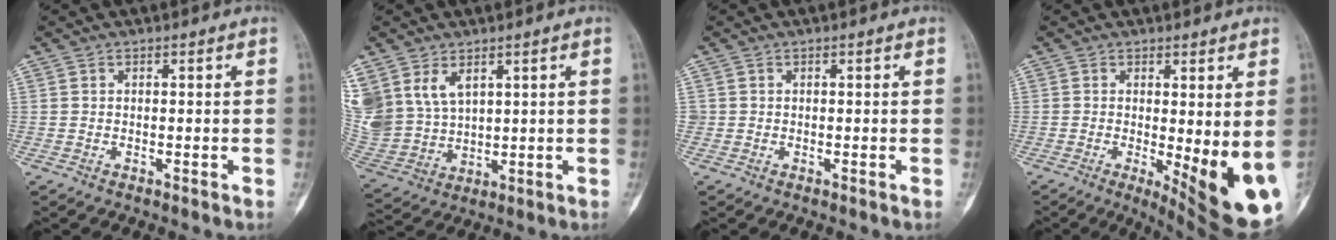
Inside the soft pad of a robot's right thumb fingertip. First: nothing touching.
{"total": 15.5, "force": [6.7, 11.2, 8.3], "torque": [-0.201, 0.000, 0.161]}
{"total": 0.5, "force": [0.0, 0.5, 0.0], "torque": [0.004, 0.005, -0.002]}
{"total": 13.1, "force": [-2.3, 3.5, 12.4], "torque": [-0.149, -0.025, -0.017]}